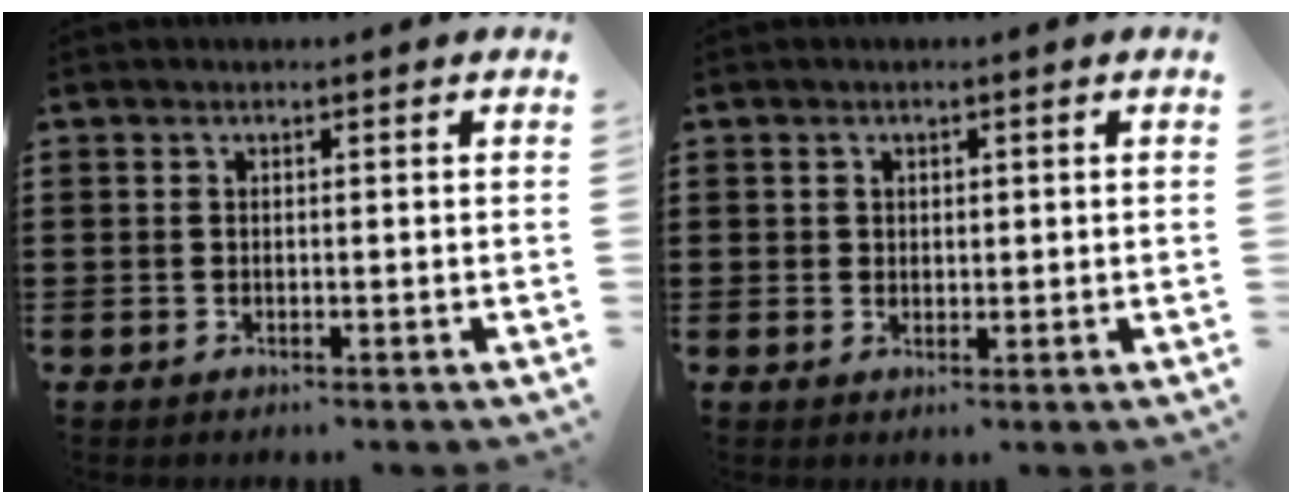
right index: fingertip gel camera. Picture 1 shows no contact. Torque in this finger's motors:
{"motor_torque": [-0.23, 0.58, -0.02, -0.01]}